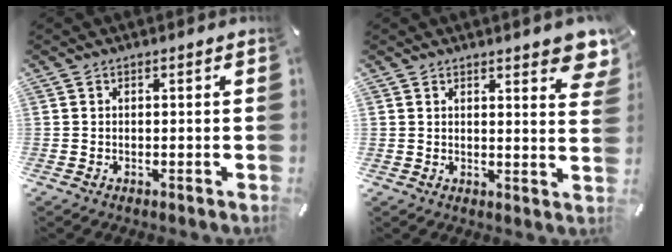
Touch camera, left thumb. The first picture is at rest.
{"total": 4.8, "force": [3.9, 1.8, 2.1], "torque": [-0.012, -0.028, 0.065]}